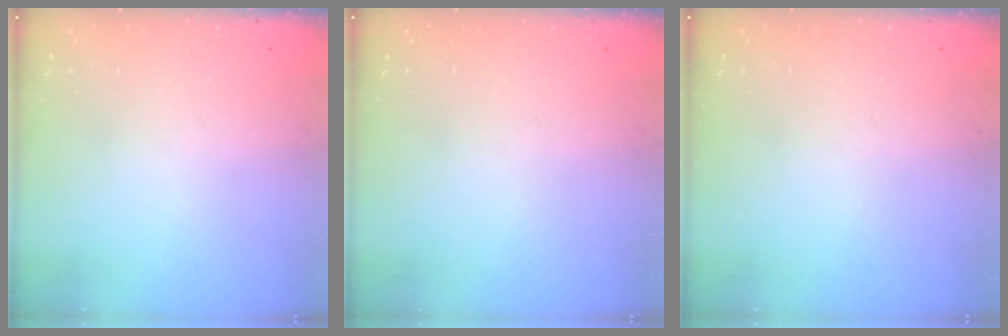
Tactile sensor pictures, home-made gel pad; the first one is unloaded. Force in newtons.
{"total": 0.0}
{"total": 0.0}